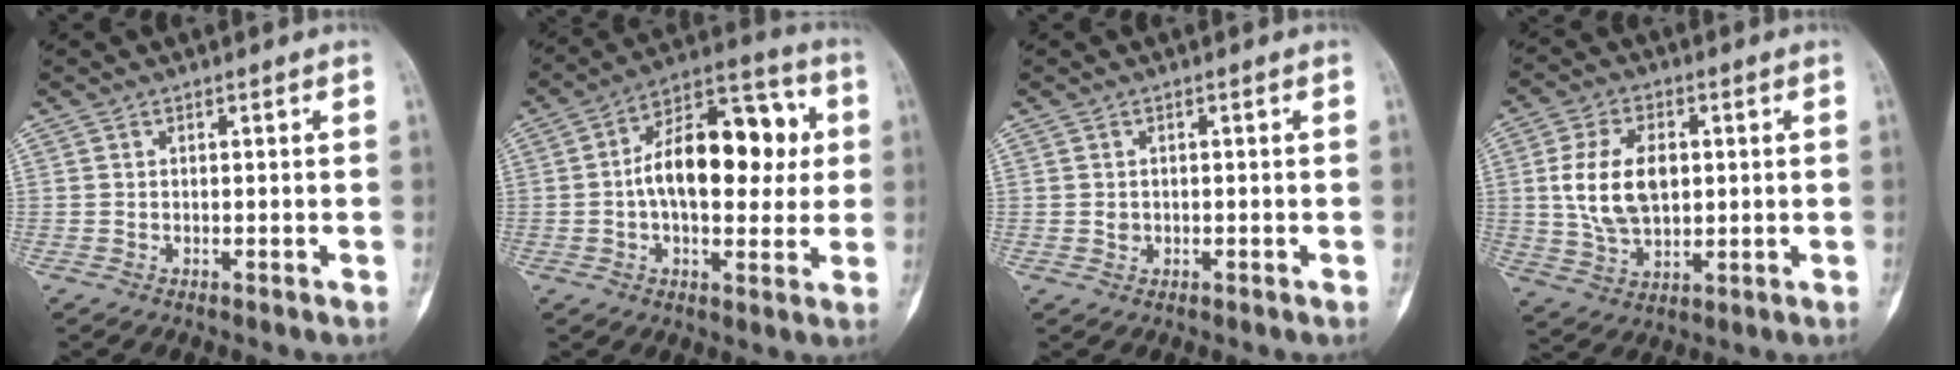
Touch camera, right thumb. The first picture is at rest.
{"total": 19.1, "force": [1.6, 10.5, 15.9], "torque": [-0.214, 0.031, 0.017]}
{"total": 1.0, "force": [-0.1, 0.9, 0.5], "torque": [-0.007, 0.002, 0.001]}
{"total": 12.1, "force": [1.6, 7.6, 9.3], "torque": [-0.162, -0.002, 0.035]}